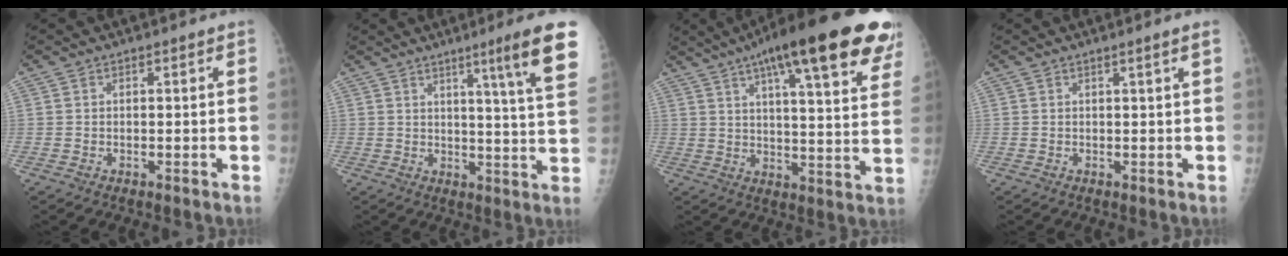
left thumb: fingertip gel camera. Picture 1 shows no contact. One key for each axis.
{"total": 13.4, "fx": 7.3, "fy": -1.4, "fz": 11.2, "tx": -0.150, "ty": -0.046, "tz": 0.087}
{"total": 27.9, "fx": 17.0, "fy": 6.5, "fz": 21.2, "tx": -0.274, "ty": -0.019, "tz": 0.223}
{"total": 1.3, "fx": 0.5, "fy": -0.6, "fz": 1.1, "tx": -0.025, "ty": -0.004, "tz": 0.014}